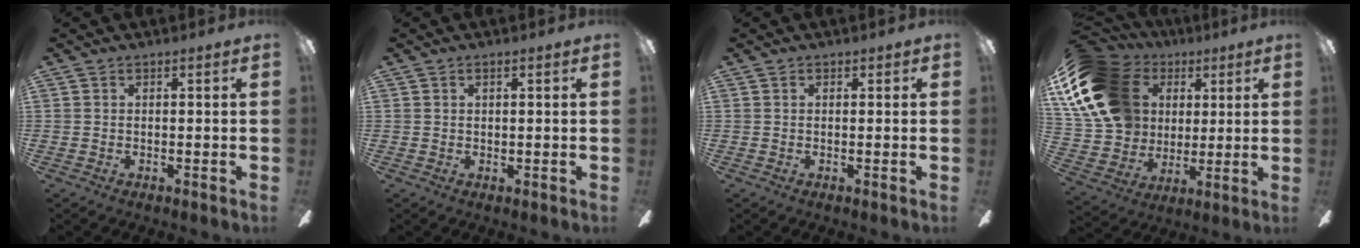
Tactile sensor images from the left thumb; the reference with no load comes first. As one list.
[{"total": 0.8, "force": [0.6, 0.3, 0.4], "torque": [-0.009, 0.001, 0.010]}, {"total": 0.7, "force": [0.5, 0.5, 0.1], "torque": [-0.003, 0.002, 0.010]}, {"total": 22.7, "force": [7.4, 17.4, 12.5], "torque": [-0.255, -0.013, 0.148]}]